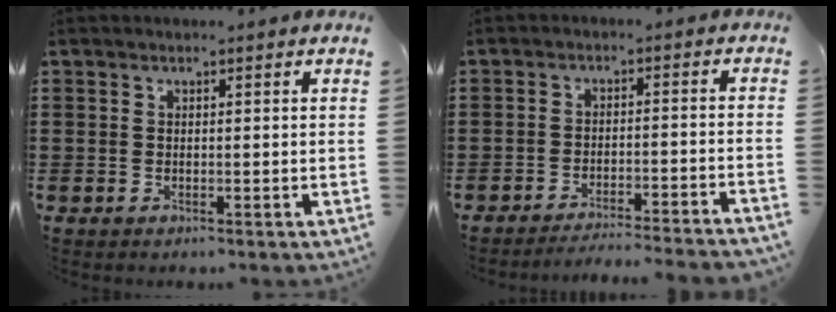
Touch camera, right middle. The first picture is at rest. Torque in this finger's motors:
{"motor_torque": [2.14, 0.00, 0.18, 0.08]}